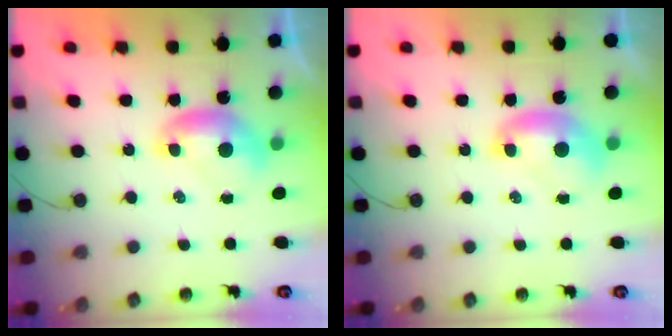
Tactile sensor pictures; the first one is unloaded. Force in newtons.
{"total": 1.4, "press": 1.4, "slide": 0.1}